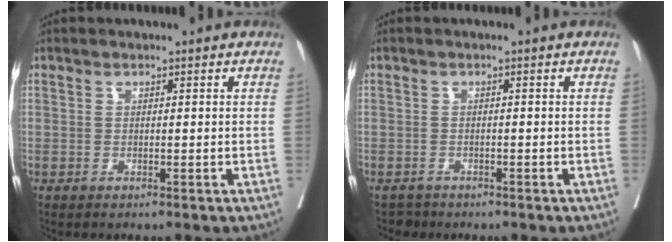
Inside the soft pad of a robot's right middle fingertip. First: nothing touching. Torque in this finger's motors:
{"motor_torque": [-0.10, -0.03, -0.04, -0.01]}